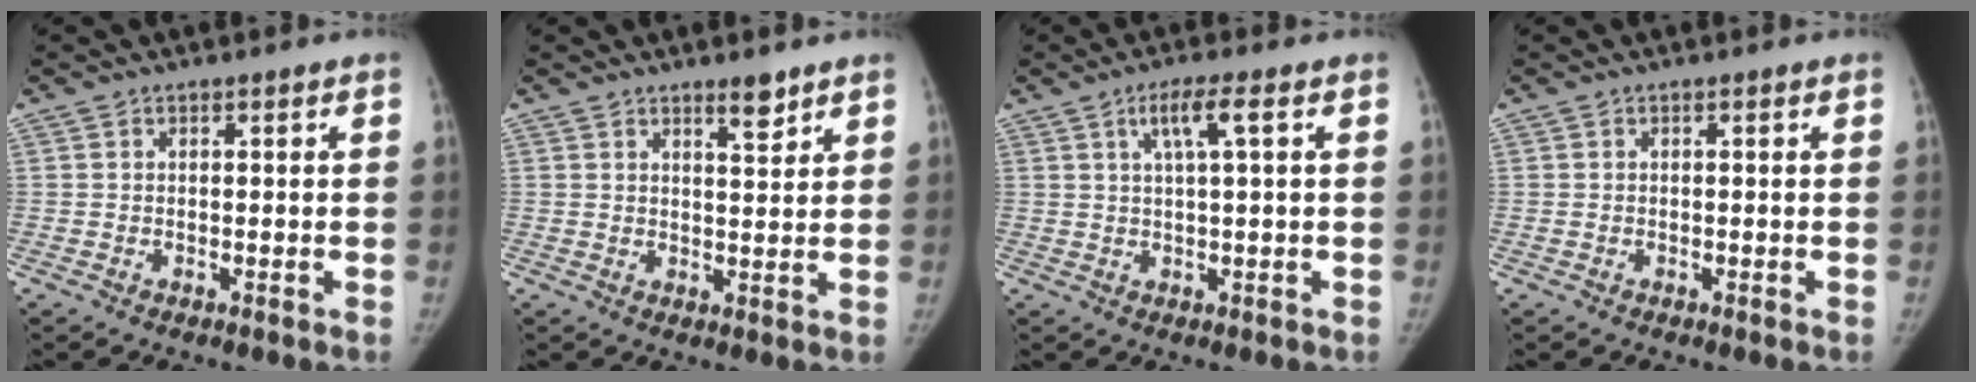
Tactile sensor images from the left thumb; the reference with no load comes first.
{"total": 3.8, "force": [2.9, 0.9, 2.2], "torque": [-0.020, -0.023, 0.046]}
{"total": 4.9, "force": [1.8, 0.4, 4.5], "torque": [-0.091, 0.004, 0.037]}
{"total": 0.0}